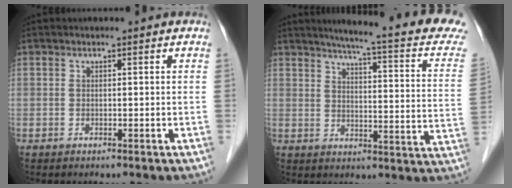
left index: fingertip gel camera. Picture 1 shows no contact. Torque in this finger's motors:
{"motor_torque": [0.66, -1.01, 0.19, 0.06]}